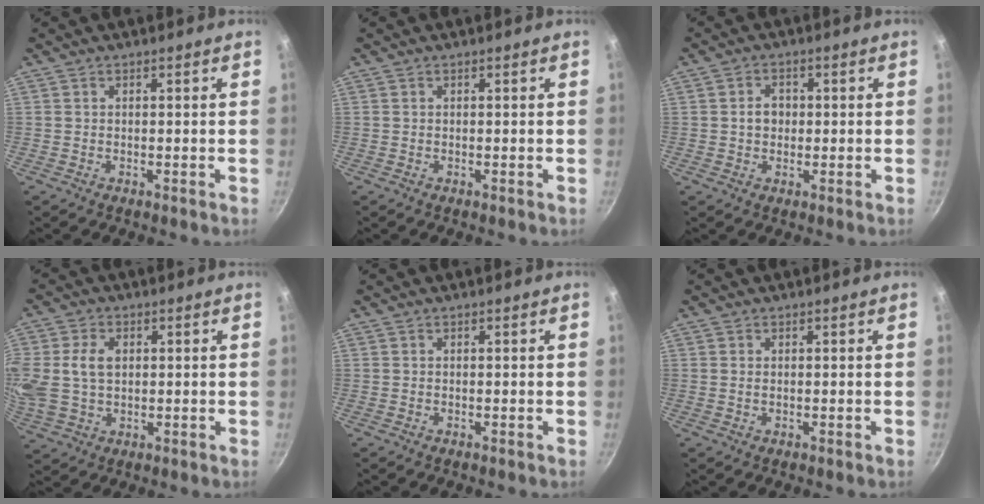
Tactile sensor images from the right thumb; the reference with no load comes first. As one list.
[{"total": 0.0}, {"total": 3.2, "force": [0.0, 2.6, 1.8], "torque": [-0.013, 0.007, -0.002]}, {"total": 12.3, "force": [1.7, 9.0, 8.2], "torque": [-0.178, 0.012, 0.034]}, {"total": 0.0}, {"total": 0.6, "force": [0.1, 0.4, 0.4], "torque": [-0.007, 0.001, 0.002]}]